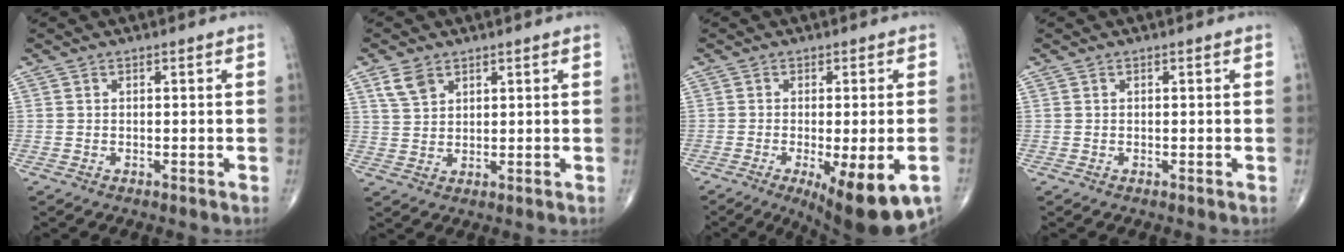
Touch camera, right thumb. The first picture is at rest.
{"total": 4.3, "force": [2.6, 2.7, 2.1], "torque": [-0.035, -0.007, 0.057]}
{"total": 14.0, "force": [-6.5, 3.8, 11.8], "torque": [-0.135, -0.006, -0.084]}
{"total": 0.0}